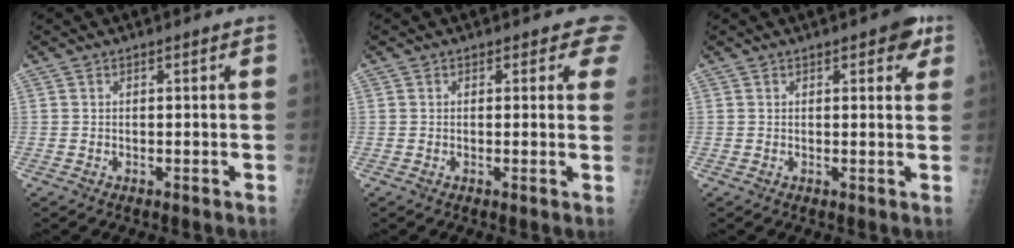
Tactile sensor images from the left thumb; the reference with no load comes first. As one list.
[{"total": 3.1, "force": [2.3, 1.6, 1.4], "torque": [0.013, -0.008, 0.011]}, {"total": 4.5, "force": [2.3, 1.8, 3.5], "torque": [-0.025, -0.005, 0.020]}]